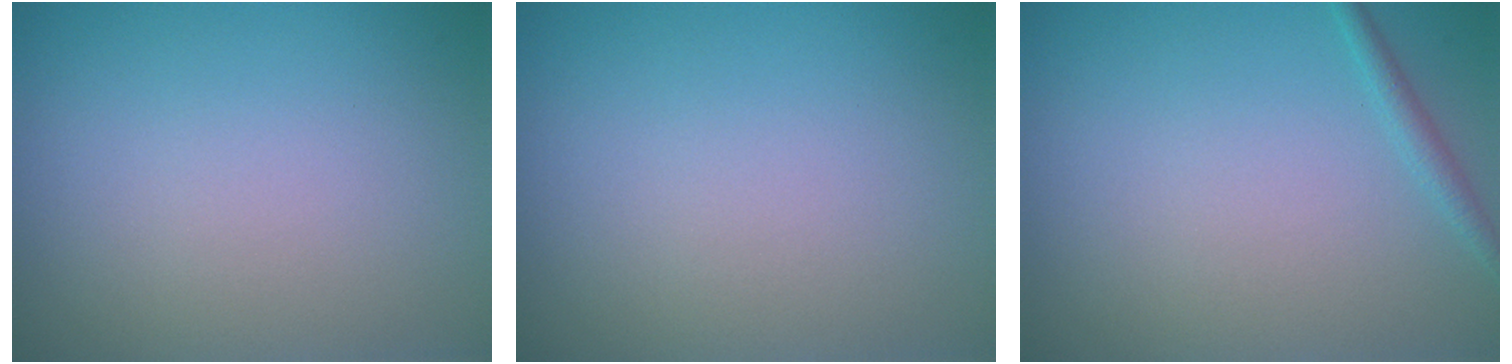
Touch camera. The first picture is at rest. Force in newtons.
{"total": 0.0}
{"total": 1.1, "press": 1.1, "slide": 0.0}